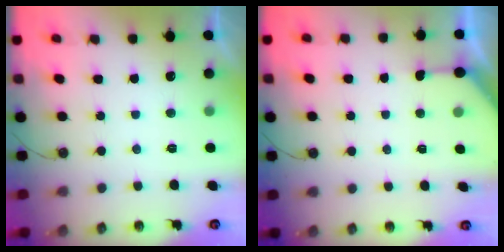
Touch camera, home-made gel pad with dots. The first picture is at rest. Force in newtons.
{"total": 2.7, "press": 2.7, "slide": 0.4}